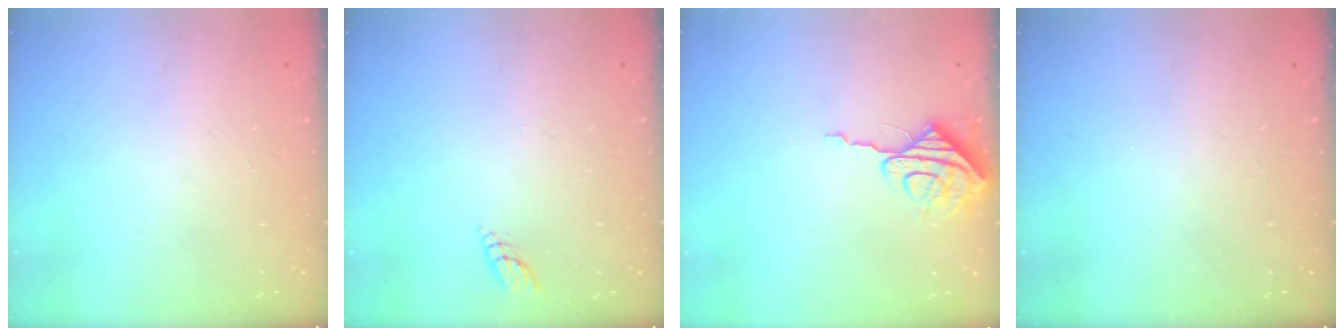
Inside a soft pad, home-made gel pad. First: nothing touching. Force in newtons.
{"total": 3.1, "press": 3.0, "slide": 0.3}
{"total": 8.4, "press": 8.4, "slide": 0.6}
{"total": 0.0}